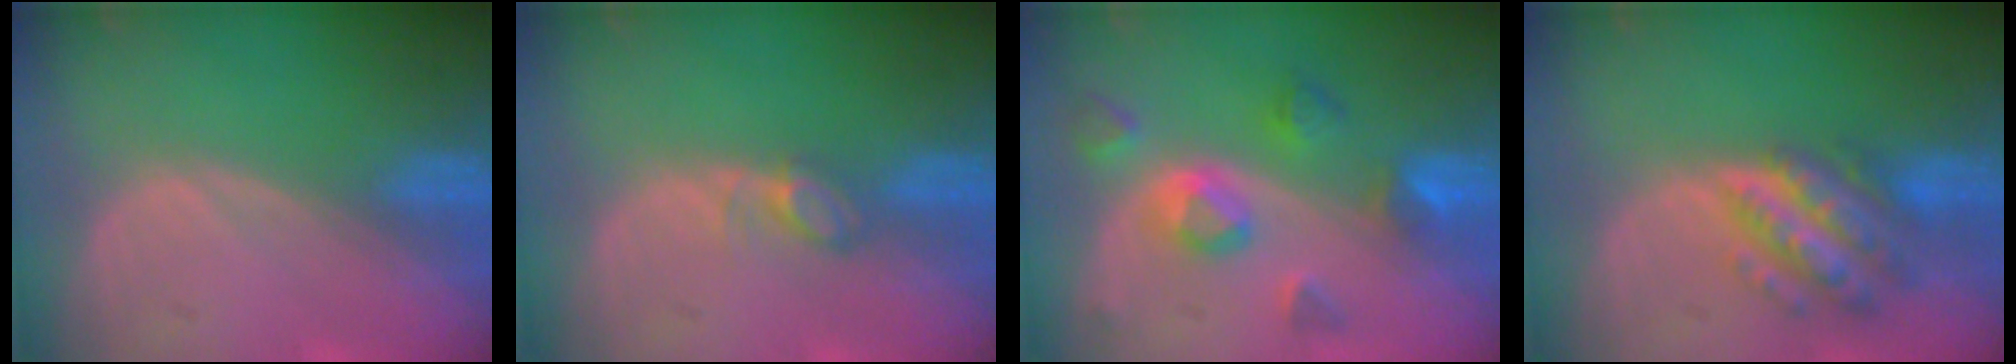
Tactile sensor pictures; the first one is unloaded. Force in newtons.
{"total": 2.5, "press": 2.4, "slide": 0.3}
{"total": 7.6, "press": 6.8, "slide": 3.4}
{"total": 7.7, "press": 7.7, "slide": 0.5}